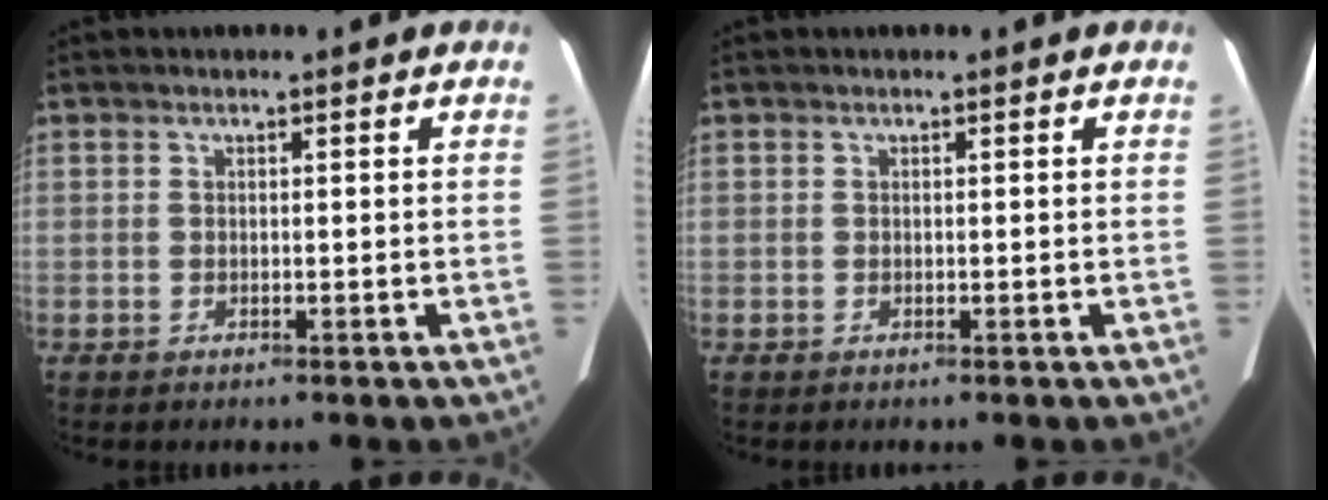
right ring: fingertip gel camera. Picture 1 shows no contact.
{"total": 0.0}